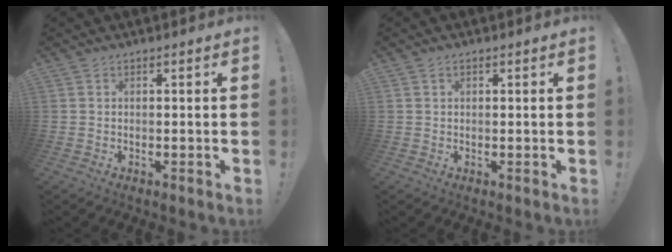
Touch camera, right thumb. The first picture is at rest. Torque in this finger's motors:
{"motor_torque": [-0.28, -0.27, -0.31, 0.13, 0.04]}